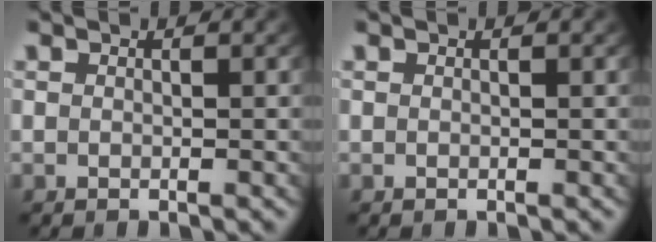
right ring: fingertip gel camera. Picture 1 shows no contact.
{"total": 0.6, "force": [-0.1, -0.6, -0.3], "torque": [0.005, -0.012, 0.009]}